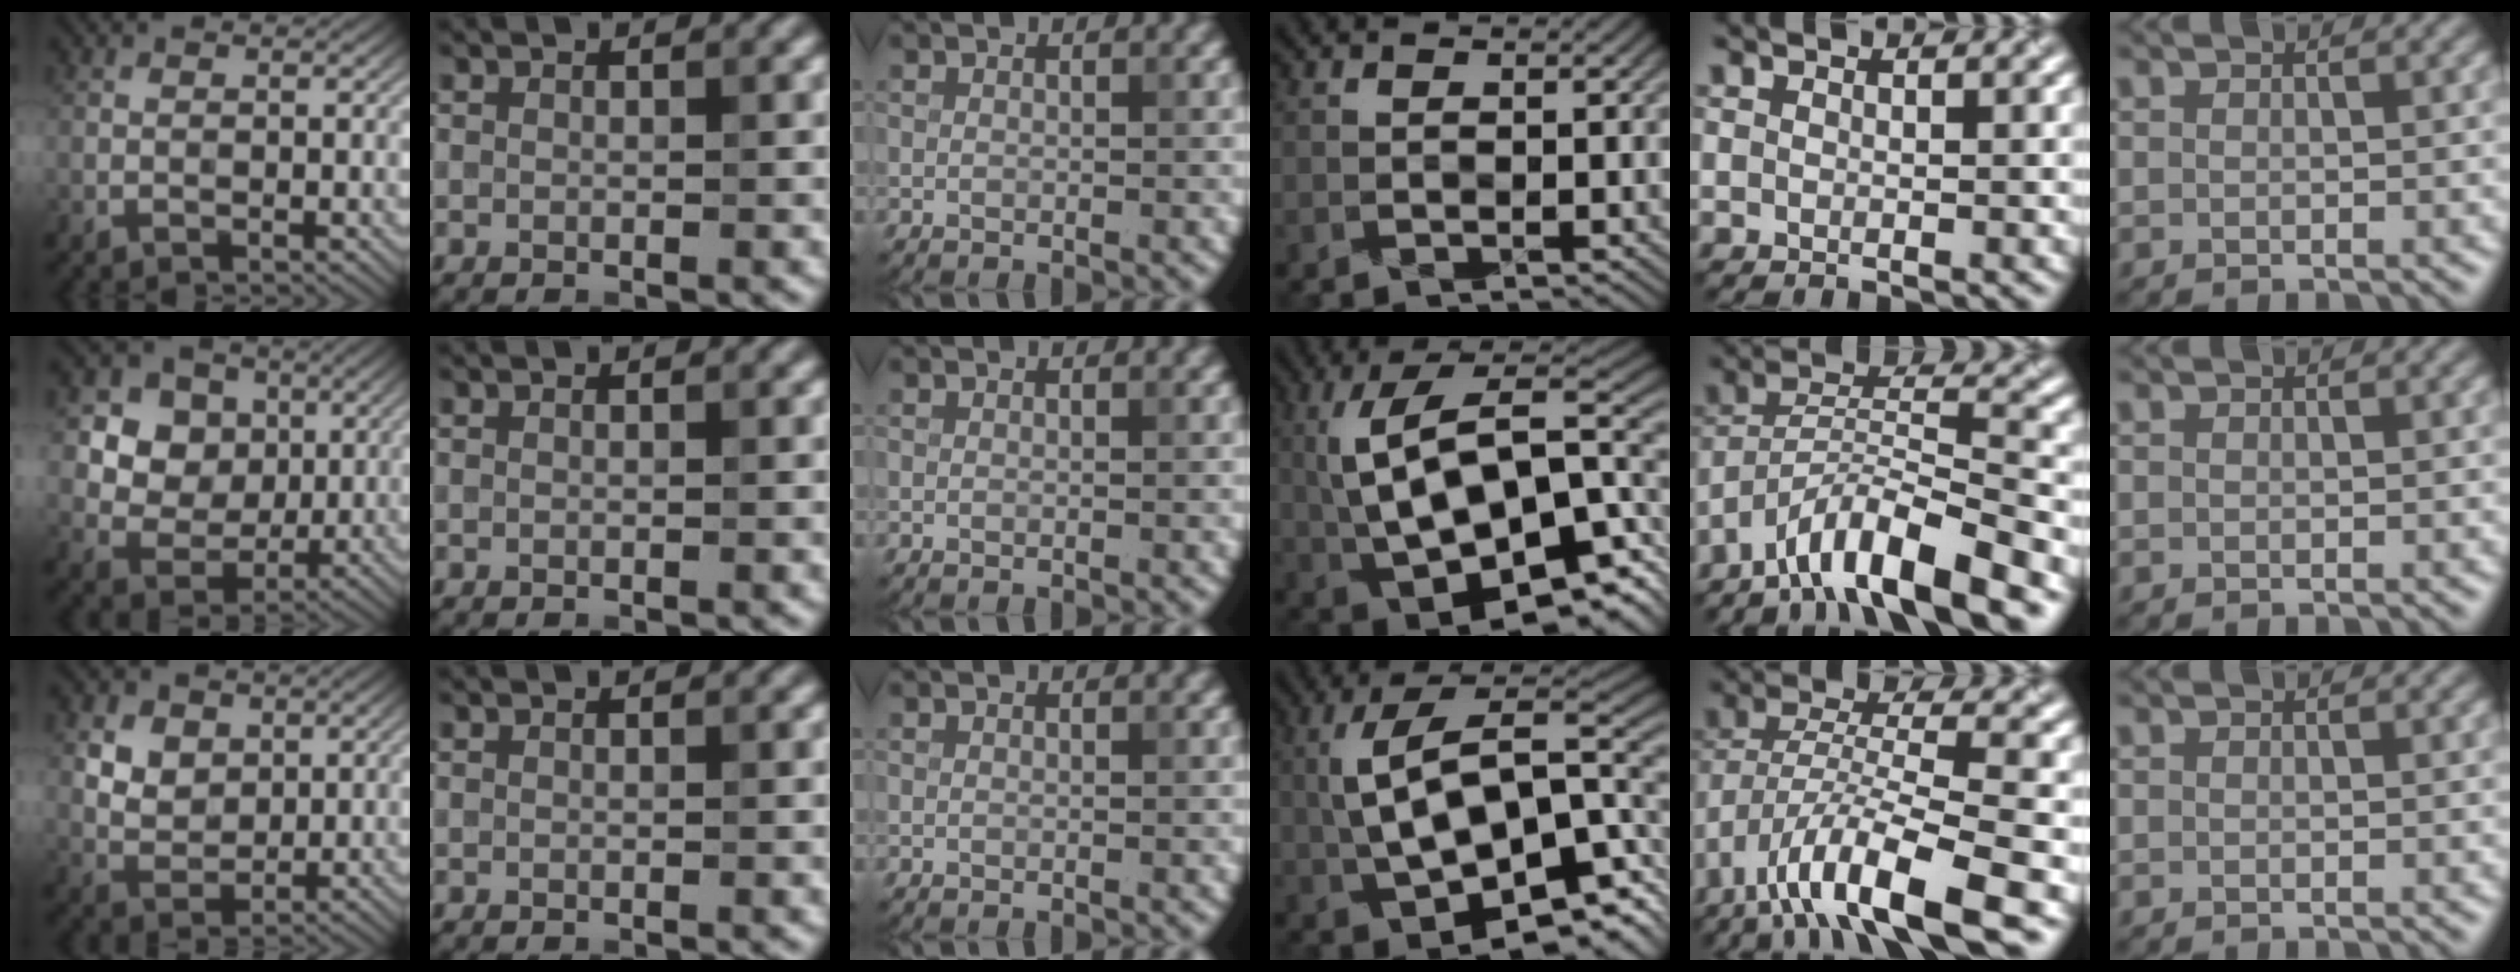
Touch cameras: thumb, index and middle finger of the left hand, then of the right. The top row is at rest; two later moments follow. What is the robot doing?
{"motion": "wrap", "object": "crepe paper"}